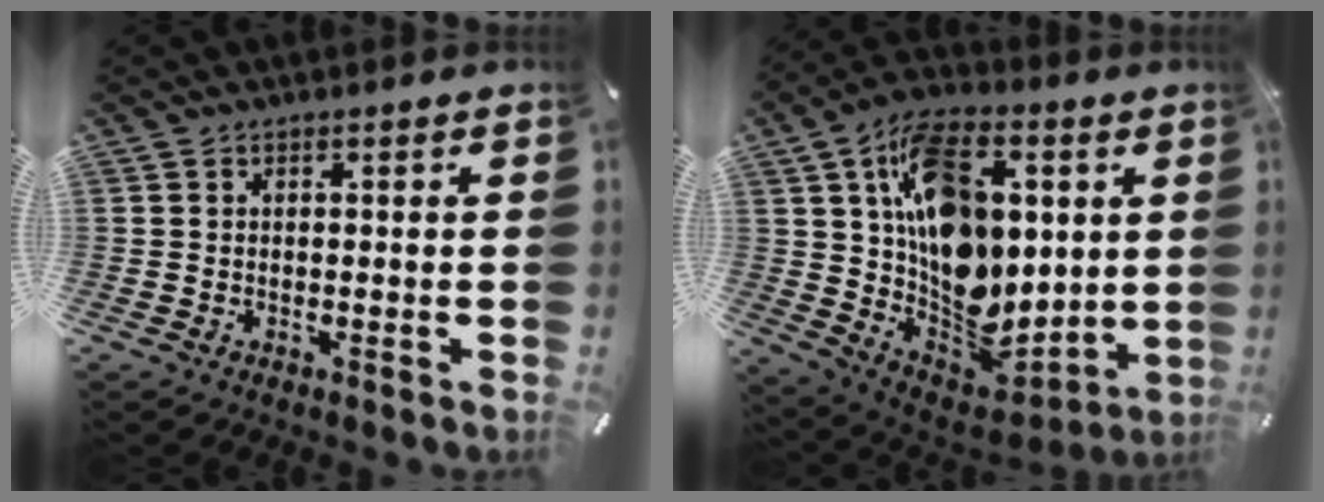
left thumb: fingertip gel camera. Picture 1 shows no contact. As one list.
[{"total": 19.9, "force": [2.7, 14.3, 13.5], "torque": [-0.203, -0.018, 0.056]}]